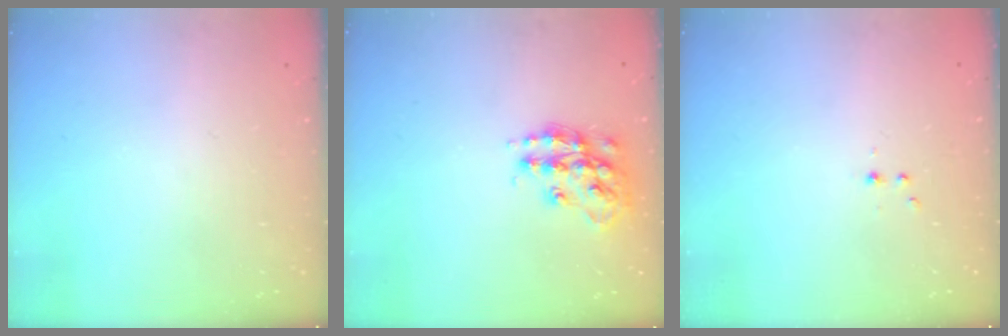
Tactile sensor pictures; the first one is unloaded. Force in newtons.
{"total": 15.6, "press": 15.6, "slide": 0.9}
{"total": 2.2, "press": 1.9, "slide": 1.0}